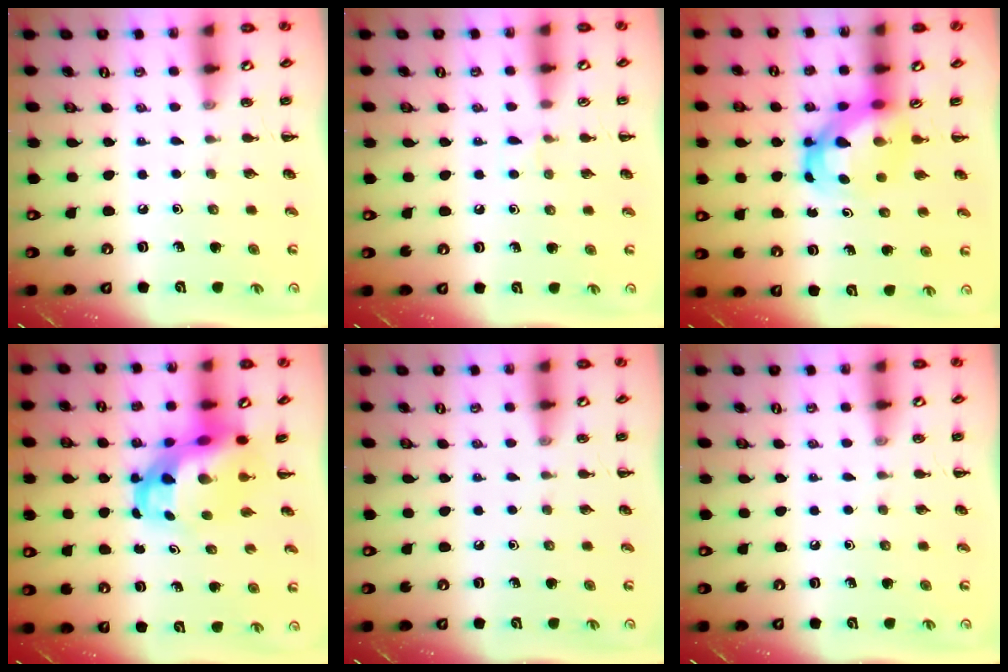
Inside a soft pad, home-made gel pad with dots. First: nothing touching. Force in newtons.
{"total": 4.5, "press": 4.2, "slide": 1.5}
{"total": 5.6, "press": 5.4, "slide": 1.5}
{"total": 7.0, "press": 6.7, "slide": 2.0}
{"total": 0.0}
{"total": 0.0}